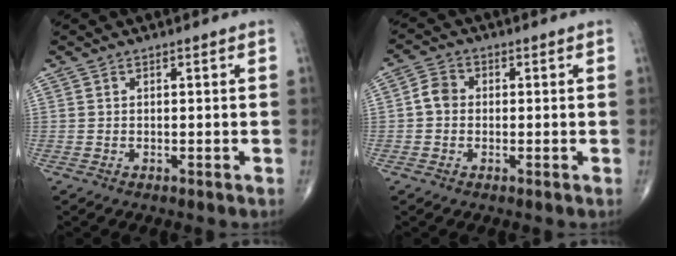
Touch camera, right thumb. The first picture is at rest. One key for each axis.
{"total": 3.6, "fx": -0.2, "fy": 3.0, "fz": 2.0, "tx": -0.029, "ty": 0.011, "tz": -0.012}